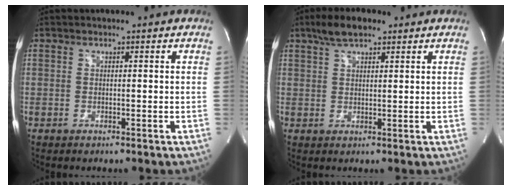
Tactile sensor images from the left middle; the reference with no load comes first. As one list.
[{"total": 5.2, "force": [3.6, 1.8, 3.3], "torque": [-0.069, 0.018, 0.065]}]